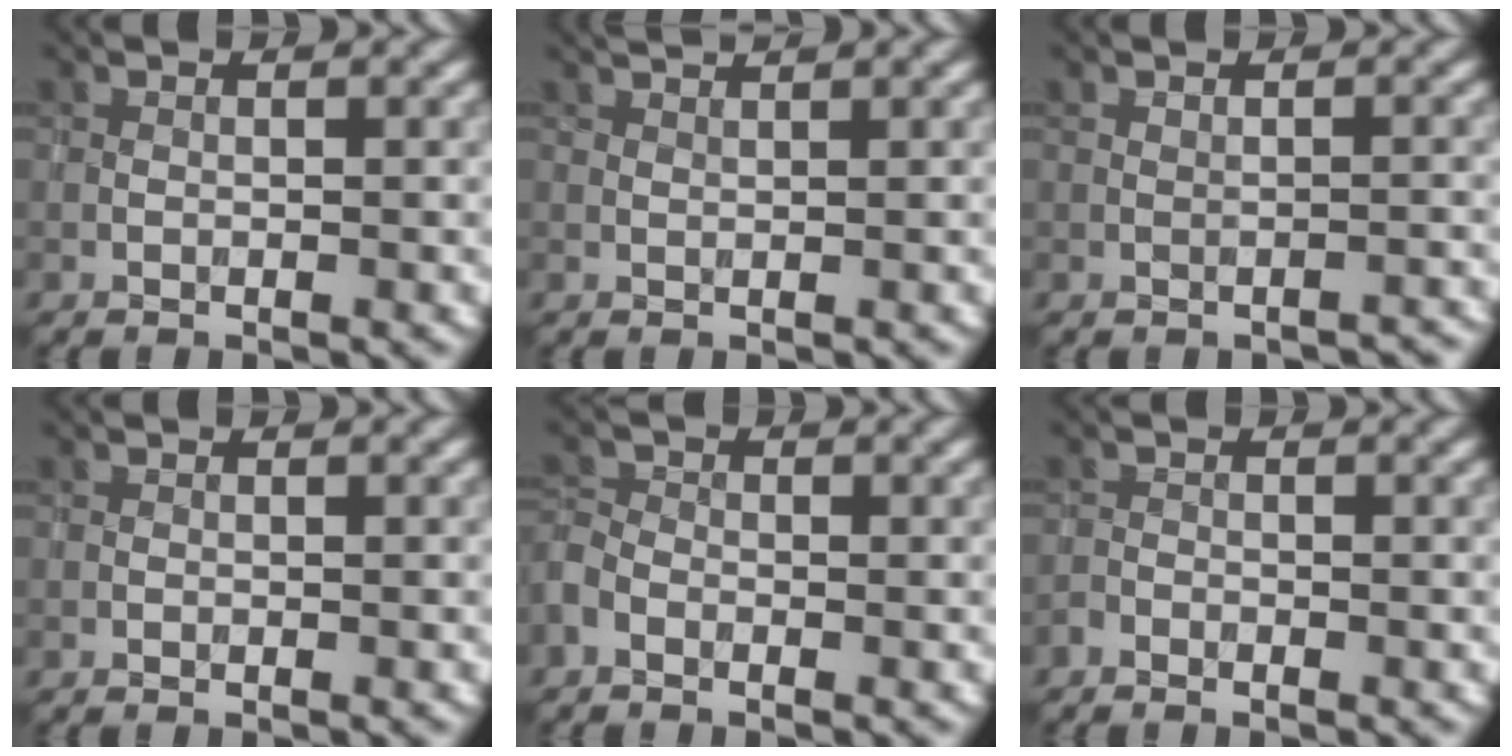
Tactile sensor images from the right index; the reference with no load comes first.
{"total": 1.1, "force": [1.1, 0.0, 0.4], "torque": [-0.014, -0.002, 0.010]}
{"total": 1.3, "force": [-1.3, 0.2, 0.1], "torque": [0.006, 0.006, -0.018]}
{"total": 0.0}
{"total": 2.3, "force": [-1.5, 1.3, 1.2], "torque": [-0.030, 0.001, -0.036]}
{"total": 1.1, "force": [-0.9, 0.2, 0.5], "torque": [-0.017, 0.005, -0.023]}